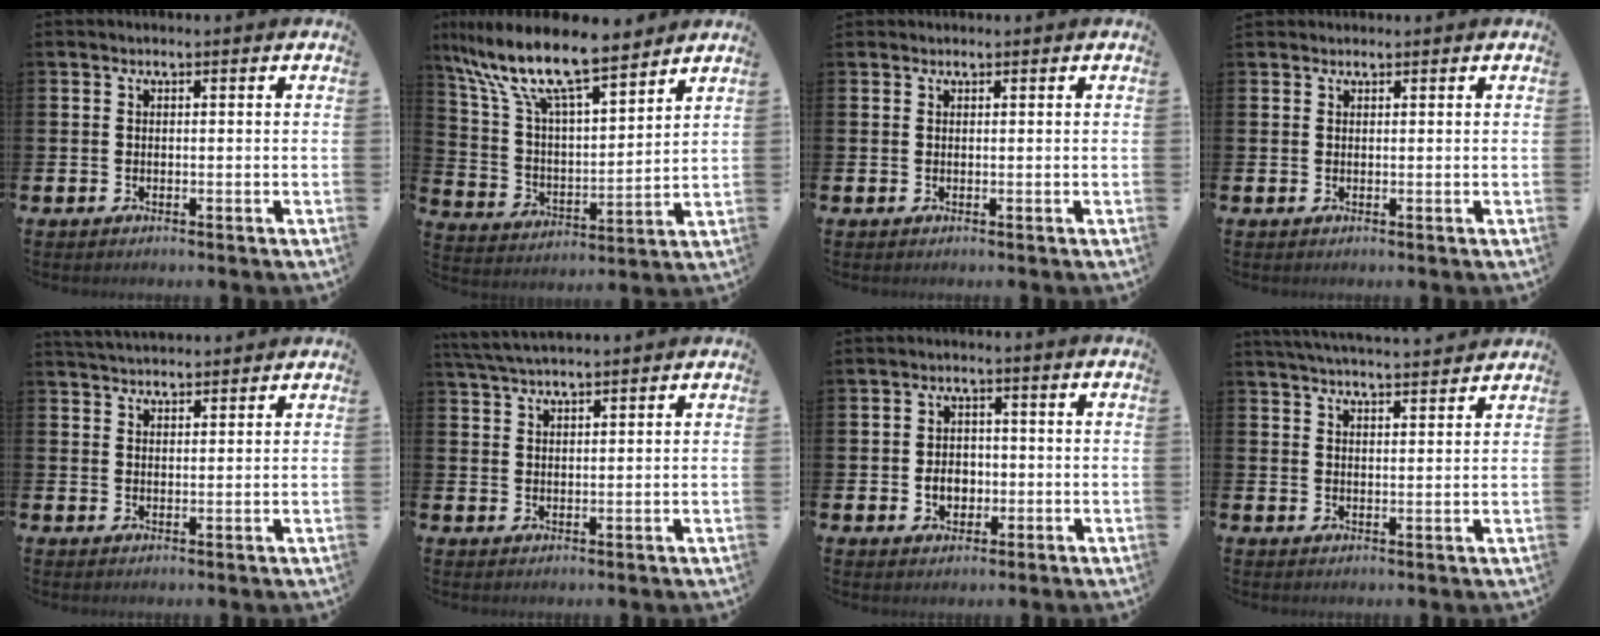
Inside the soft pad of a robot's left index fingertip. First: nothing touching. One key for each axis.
{"total": 11.9, "fx": 10.1, "fy": 2.0, "fz": 5.8, "tx": -0.159, "ty": -0.058, "tz": 0.176}
{"total": 0.7, "fx": 0.7, "fy": 0.3, "fz": -0.1, "tx": 0.011, "ty": -0.001, "tz": 0.011}
{"total": 1.1, "fx": 1.0, "fy": 0.4, "fz": -0.1, "tx": 0.009, "ty": 0.000, "tz": 0.017}
{"total": 3.5, "fx": 3.4, "fy": 0.5, "fz": 0.2, "tx": -0.005, "ty": -0.016, "tz": 0.063}
{"total": 4.1, "fx": 4.0, "fy": 0.2, "fz": 1.1, "tx": -0.032, "ty": -0.013, "tz": 0.074}
{"total": 3.5, "fx": -0.7, "fy": 2.8, "fz": 2.1, "tx": -0.022, "ty": -0.003, "tz": -0.022}
{"total": 4.4, "fx": 4.4, "fy": -0.3, "fz": 0.3, "tx": -0.010, "ty": -0.028, "tz": 0.077}